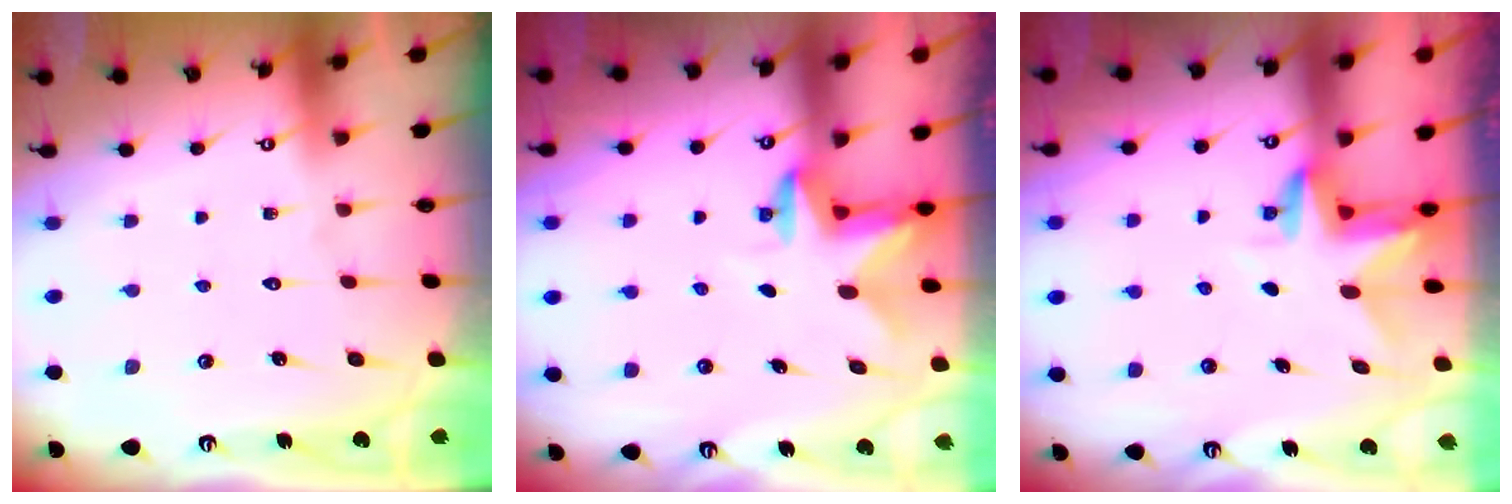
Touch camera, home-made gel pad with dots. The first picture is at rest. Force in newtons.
{"total": 2.7, "press": 2.7, "slide": 0.5}
{"total": 3.0, "press": 3.0, "slide": 0.2}